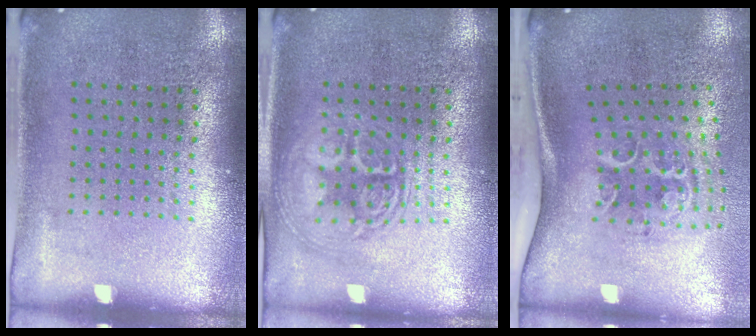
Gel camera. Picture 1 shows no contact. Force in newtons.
{"total": 2.9, "press": 2.8, "slide": 0.4}
{"total": 2.2, "press": 1.3, "slide": 1.8}